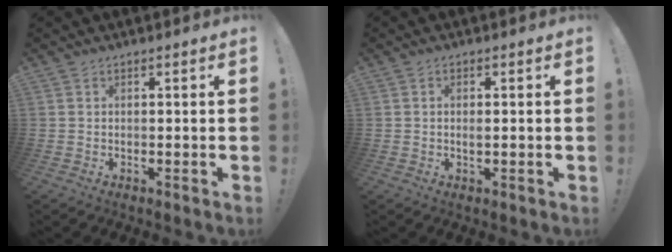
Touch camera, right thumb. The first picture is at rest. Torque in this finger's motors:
{"motor_torque": [-0.18, 0.04, 0.11, 0.30, 0.10]}